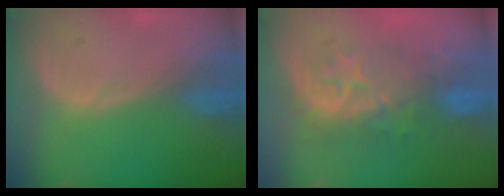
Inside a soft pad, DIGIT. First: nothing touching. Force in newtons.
{"total": 8.3, "press": 8.2, "slide": 1.8}